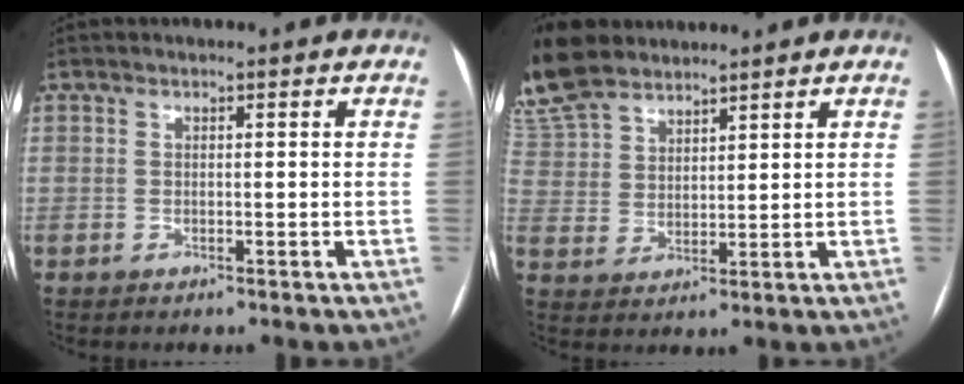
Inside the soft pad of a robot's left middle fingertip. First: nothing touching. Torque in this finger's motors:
{"motor_torque": [0.36, -0.36, 1.05, 0.21]}